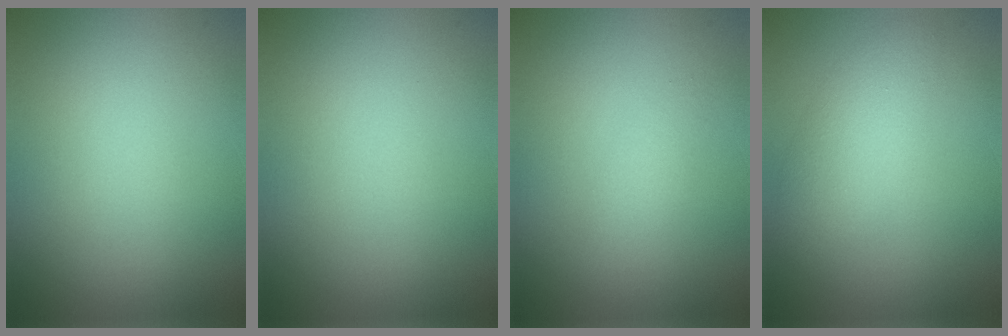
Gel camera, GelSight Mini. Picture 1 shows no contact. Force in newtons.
{"total": 0.0}
{"total": 1.2, "press": 1.2, "slide": 0.1}
{"total": 2.8, "press": 2.8, "slide": 0.1}